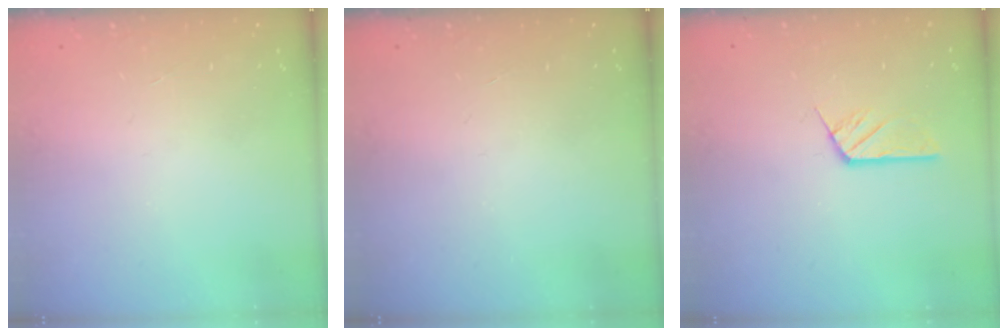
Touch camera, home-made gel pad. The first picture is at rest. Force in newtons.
{"total": 0.0}
{"total": 4.5, "press": 4.5, "slide": 0.0}